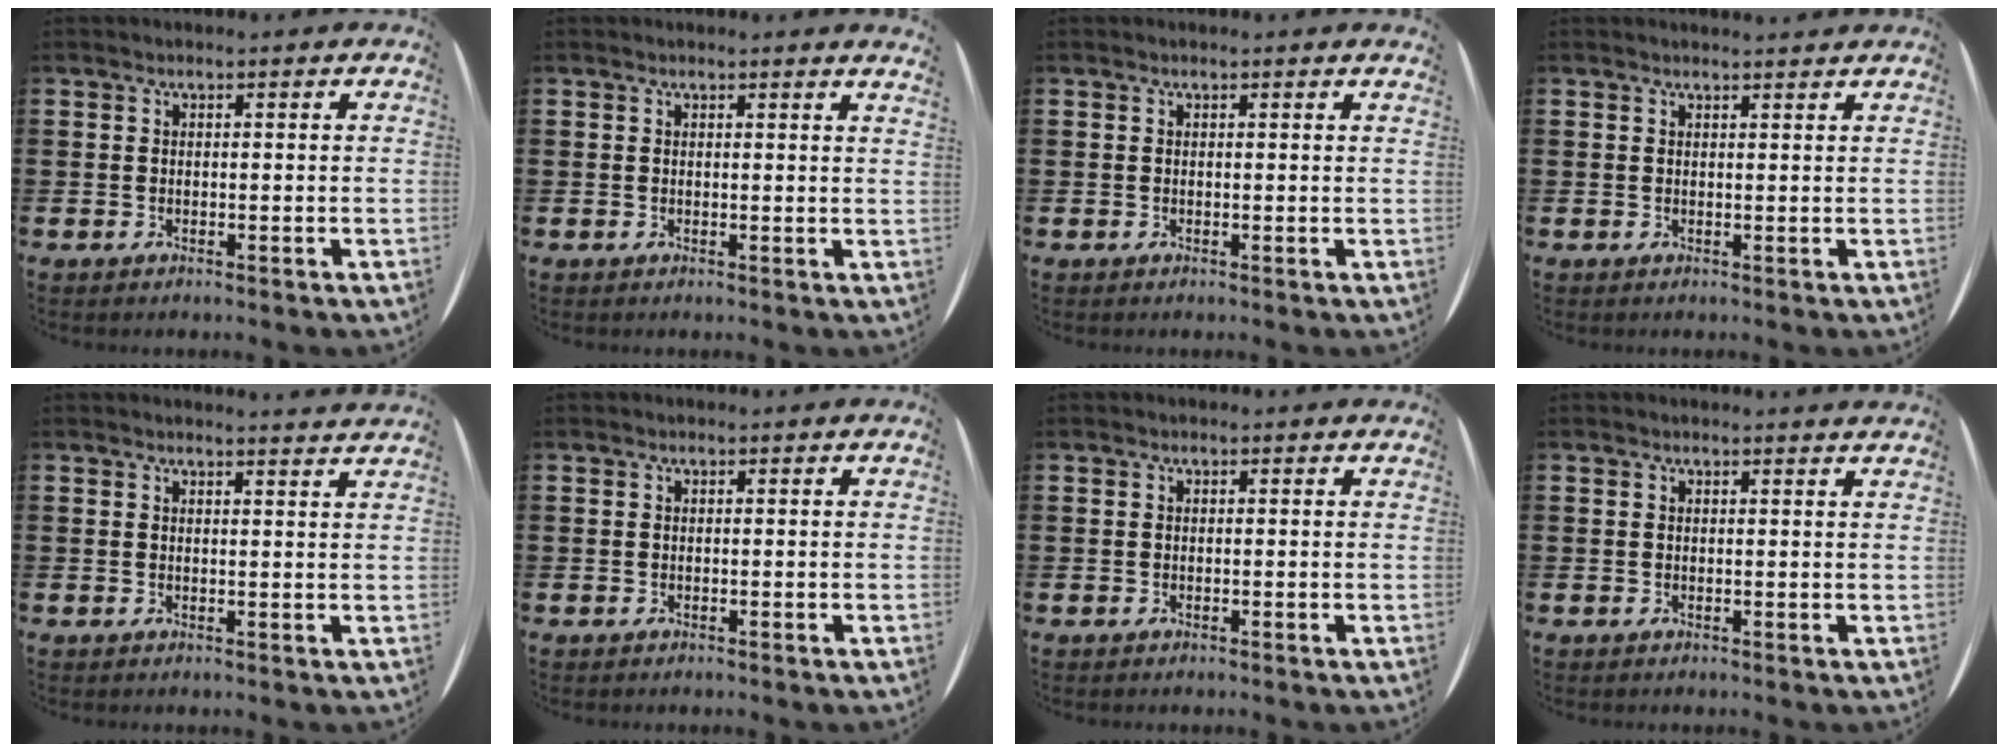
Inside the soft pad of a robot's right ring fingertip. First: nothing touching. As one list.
[{"total": 0.8, "force": [0.7, -0.3, 0.3], "torque": [-0.004, -0.002, 0.013]}, {"total": 0.0}, {"total": 0.9, "force": [0.9, -0.1, 0.0], "torque": [0.001, 0.001, 0.017]}, {"total": 1.7, "force": [1.7, -0.3, 0.0], "torque": [0.001, -0.008, 0.032]}, {"total": 0.0}, {"total": 0.0}, {"total": 0.6, "force": [0.6, -0.1, 0.1], "torque": [0.000, 0.000, 0.011]}]